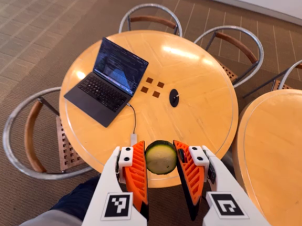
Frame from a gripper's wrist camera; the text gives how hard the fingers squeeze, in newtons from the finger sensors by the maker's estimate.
{"total": 10.3, "left": 10.6, "right": 10.0}